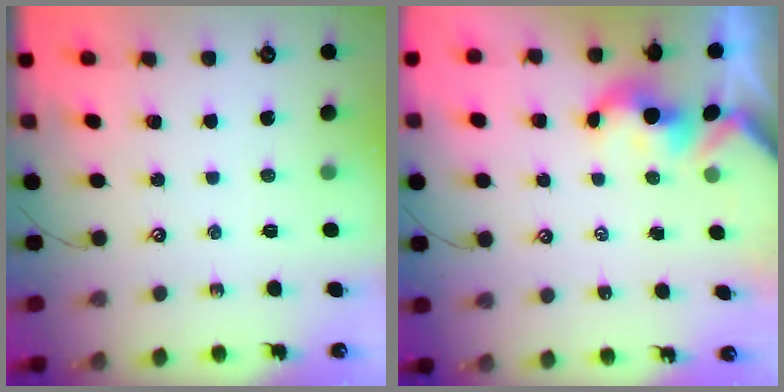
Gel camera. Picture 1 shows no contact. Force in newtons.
{"total": 1.8, "press": 1.8, "slide": 0.2}